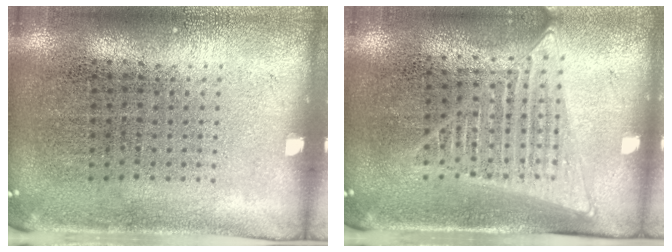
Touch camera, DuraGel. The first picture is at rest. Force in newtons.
{"total": 1.5, "press": 1.3, "slide": 0.6}